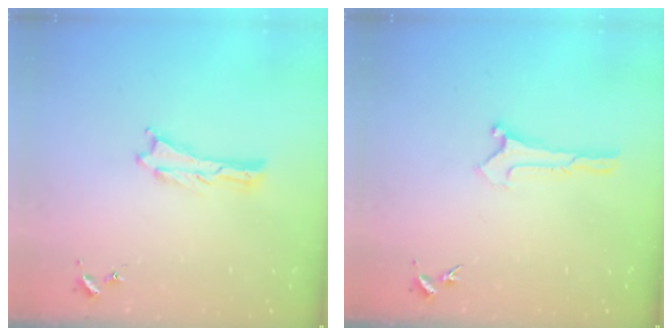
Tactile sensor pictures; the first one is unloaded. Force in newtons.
{"total": 0.0}